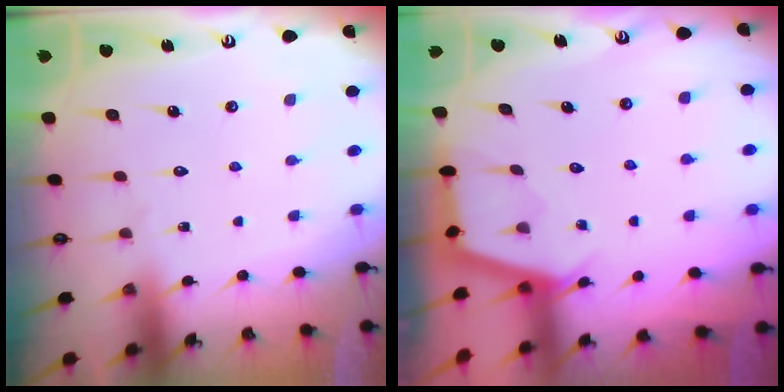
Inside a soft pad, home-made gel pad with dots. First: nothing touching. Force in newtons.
{"total": 2.9, "press": 2.9, "slide": 0.3}